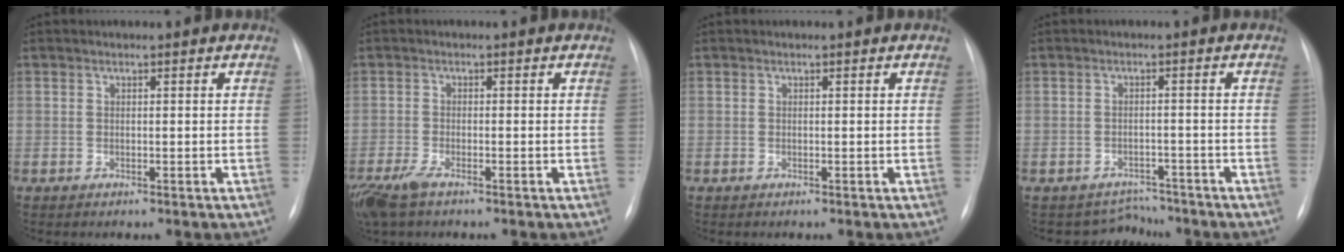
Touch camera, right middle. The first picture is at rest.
{"total": 5.6, "force": [-3.9, 1.6, 3.7], "torque": [-0.084, -0.016, -0.073]}
{"total": 0.0}
{"total": 3.6, "force": [-3.3, 1.1, -1.2], "torque": [0.013, 0.019, -0.044]}